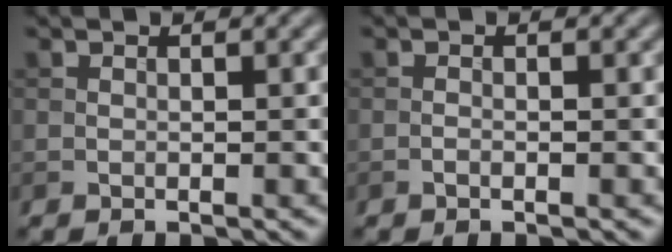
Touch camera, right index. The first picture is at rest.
{"total": 0.6, "force": [-0.4, 0.1, 0.5], "torque": [-0.009, -0.001, -0.008]}